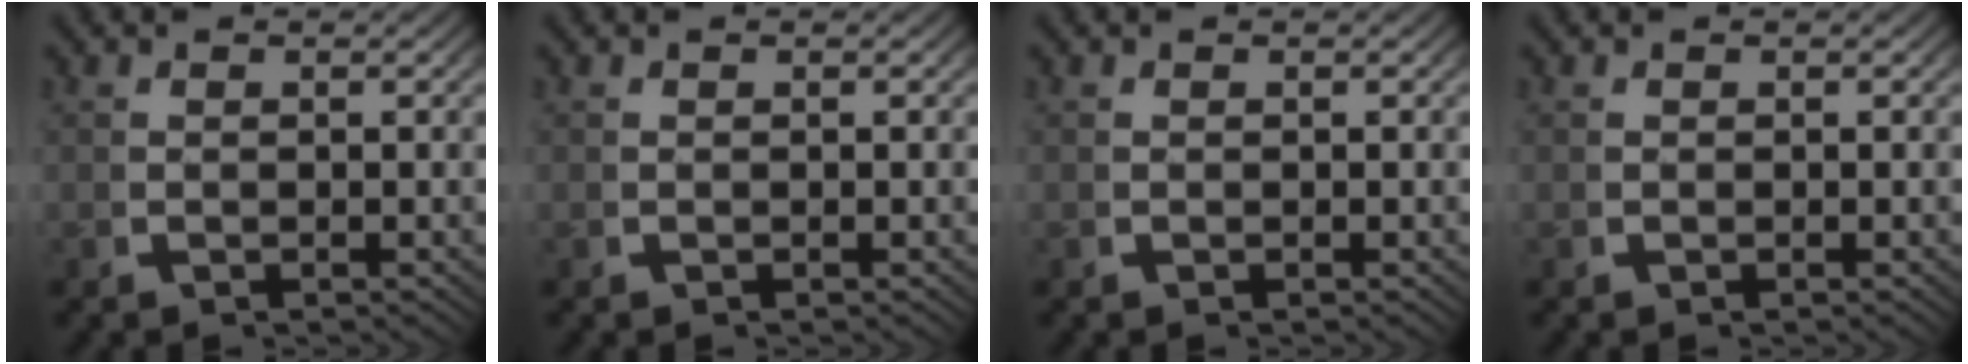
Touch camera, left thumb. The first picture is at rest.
{"total": 0.0}
{"total": 0.0}
{"total": 0.0}